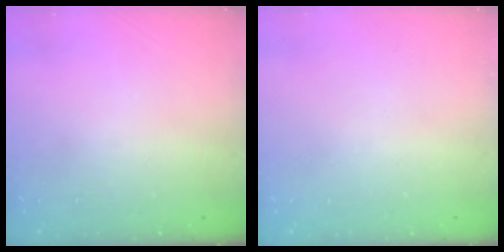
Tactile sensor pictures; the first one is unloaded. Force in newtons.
{"total": 0.0}